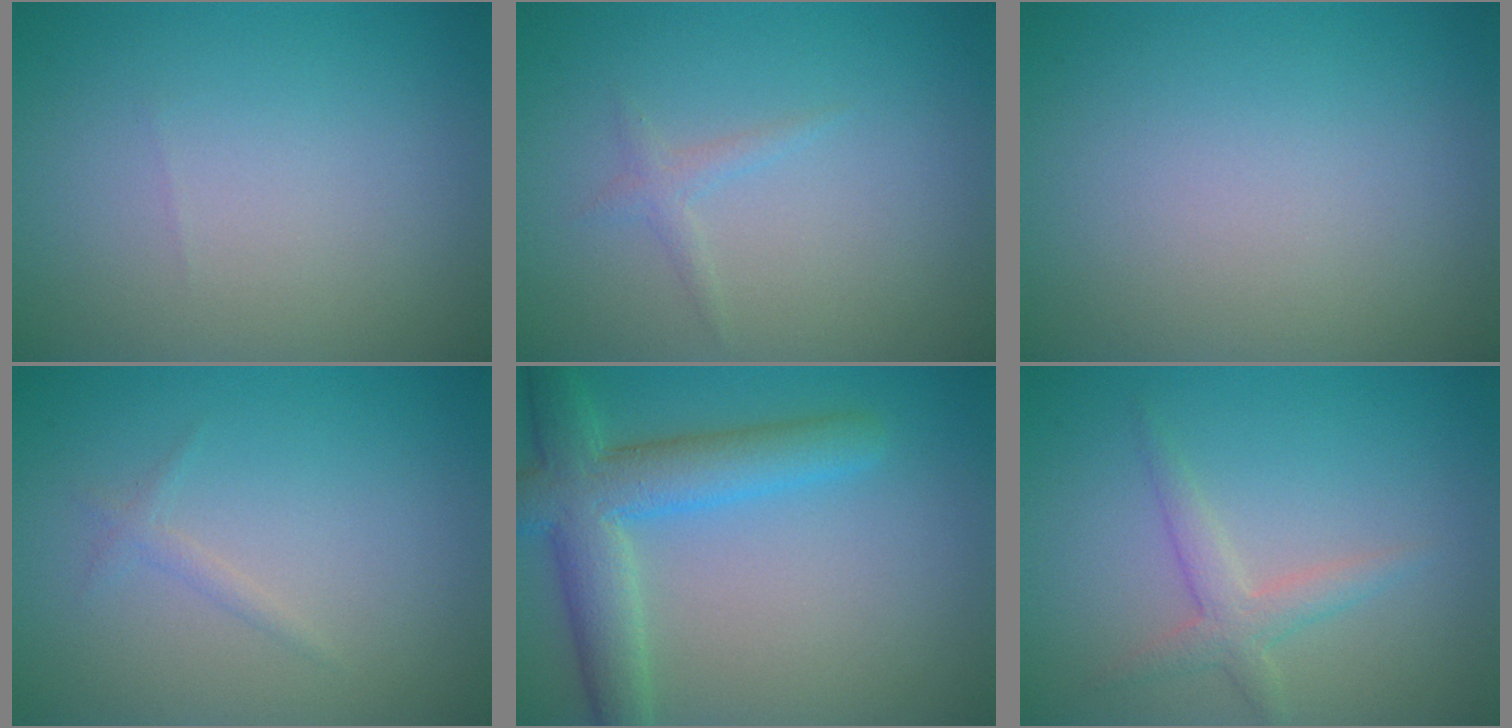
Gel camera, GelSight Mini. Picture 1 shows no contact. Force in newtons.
{"total": 1.0, "press": 1.0, "slide": 0.1}
{"total": 0.0}
{"total": 0.8, "press": 0.8, "slide": 0.1}
{"total": 6.3, "press": 6.3, "slide": 0.3}
{"total": 2.2, "press": 2.2, "slide": 0.1}